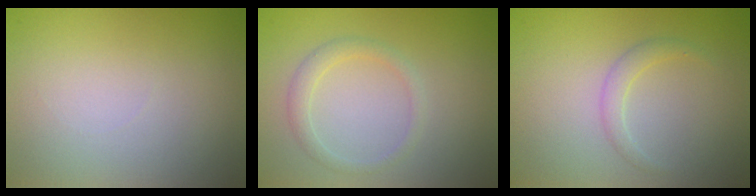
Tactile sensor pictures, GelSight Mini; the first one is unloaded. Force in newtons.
{"total": 1.5, "press": 1.5, "slide": 0.1}
{"total": 1.3, "press": 1.3, "slide": 0.2}